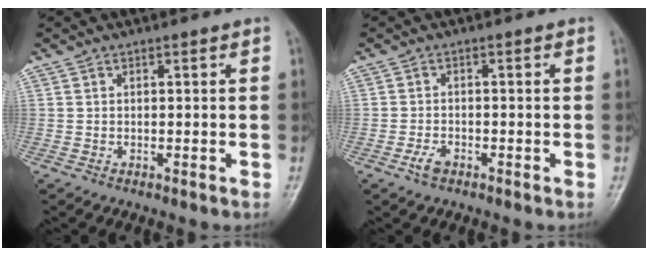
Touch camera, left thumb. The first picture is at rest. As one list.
[{"total": 2.3, "force": [-1.4, 1.2, 1.4], "torque": [-0.031, 0.007, -0.026]}]